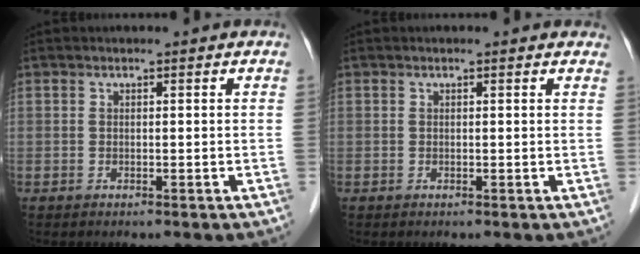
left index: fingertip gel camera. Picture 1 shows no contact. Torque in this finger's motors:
{"motor_torque": [0.07, -0.05, -0.05, 0.01]}